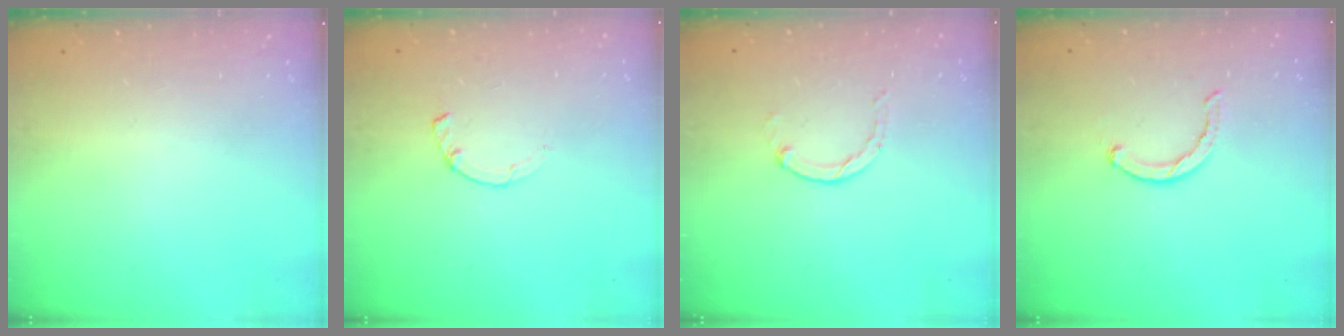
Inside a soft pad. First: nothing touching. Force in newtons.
{"total": 1.0, "press": 0.9, "slide": 0.2}
{"total": 0.8, "press": 0.7, "slide": 0.2}
{"total": 1.8, "press": 1.8, "slide": 0.4}